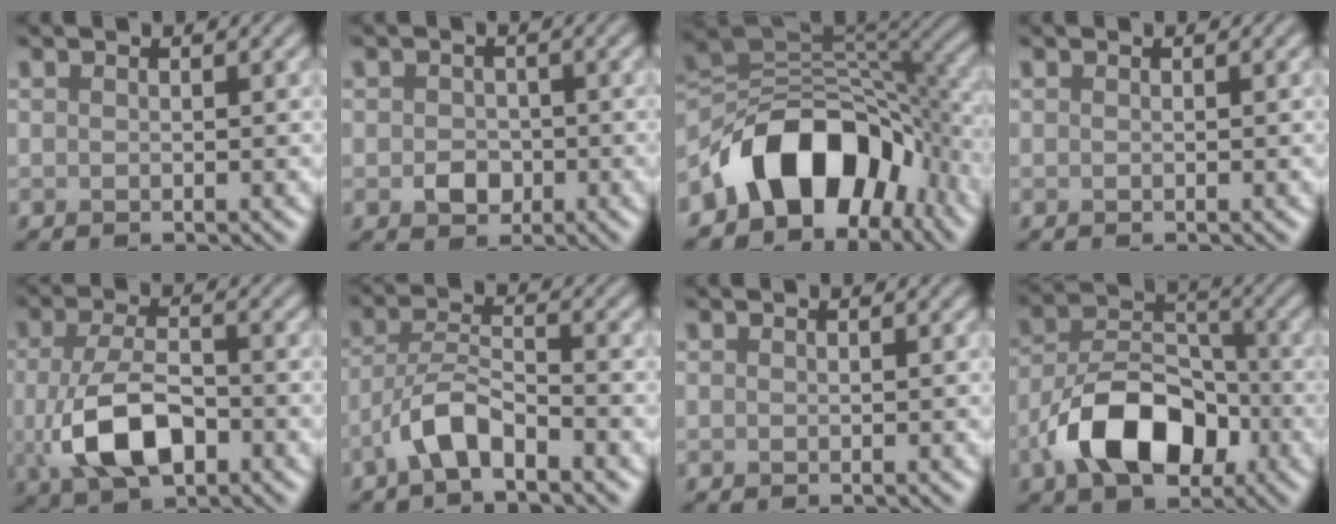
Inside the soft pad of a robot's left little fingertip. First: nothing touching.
{"total": 2.2, "force": [-0.5, 1.8, 1.1], "torque": [-0.014, -0.003, -0.014]}
{"total": 10.8, "force": [-5.9, 6.6, 6.2], "torque": [-0.076, 0.005, -0.108]}
{"total": 0.0}
{"total": 6.5, "force": [-1.6, 3.4, 5.2], "torque": [-0.113, -0.007, -0.030]}
{"total": 3.8, "force": [-2.6, 1.0, 2.6], "torque": [-0.052, 0.013, -0.057]}
{"total": 0.0}
{"total": 8.6, "force": [-3.8, 5.2, 5.7], "torque": [-0.101, 0.005, -0.072]}